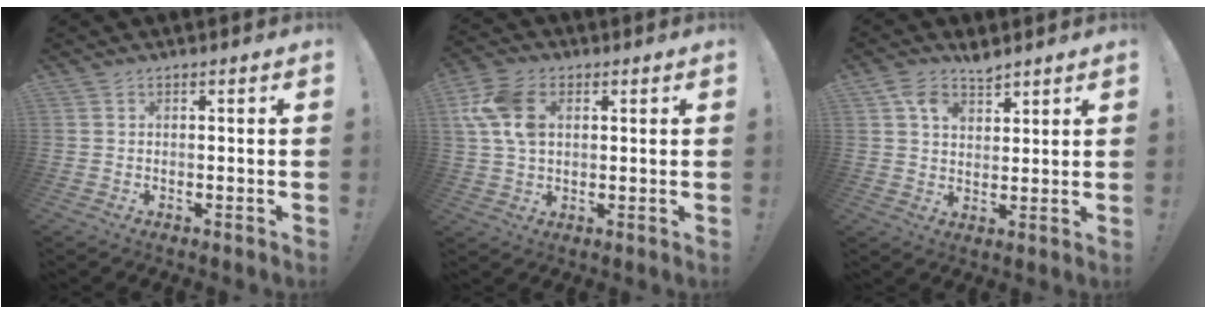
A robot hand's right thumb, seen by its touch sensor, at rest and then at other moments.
{"total": 12.0, "force": [3.2, 8.0, 8.4], "torque": [-0.173, 0.007, 0.064]}
{"total": 6.4, "force": [4.3, 3.9, 2.7], "torque": [-0.044, -0.021, 0.081]}